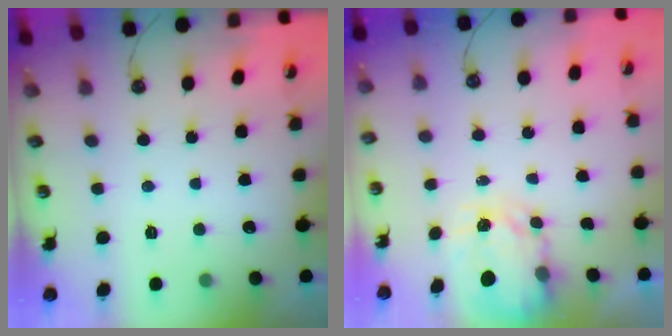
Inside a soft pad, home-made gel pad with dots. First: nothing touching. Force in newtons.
{"total": 3.9, "press": 3.9, "slide": 0.3}